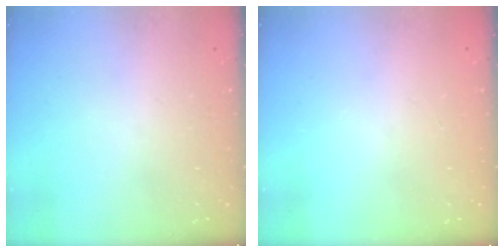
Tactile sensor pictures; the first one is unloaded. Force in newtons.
{"total": 0.0}